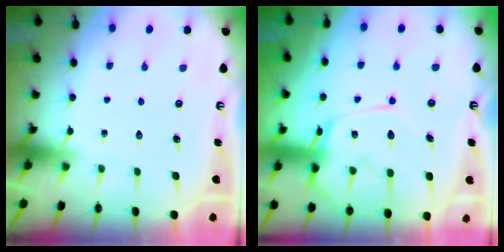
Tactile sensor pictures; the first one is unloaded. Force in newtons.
{"total": 14.2, "press": 14.1, "slide": 1.2}